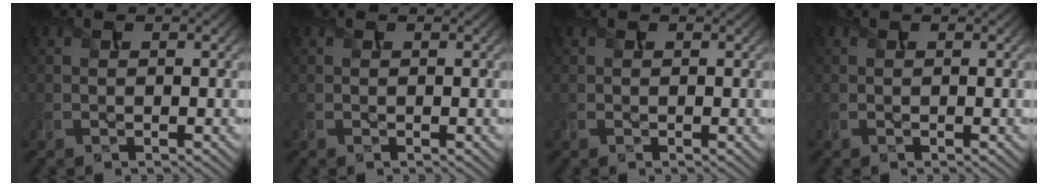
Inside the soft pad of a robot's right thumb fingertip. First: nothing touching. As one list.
[{"total": 0.0}, {"total": 0.0}, {"total": 0.0}]